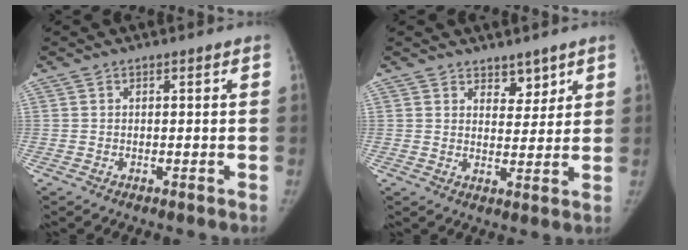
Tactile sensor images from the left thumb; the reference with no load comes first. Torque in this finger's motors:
{"motor_torque": [0.38, 0.43, 0.33, -0.78, 0.04]}